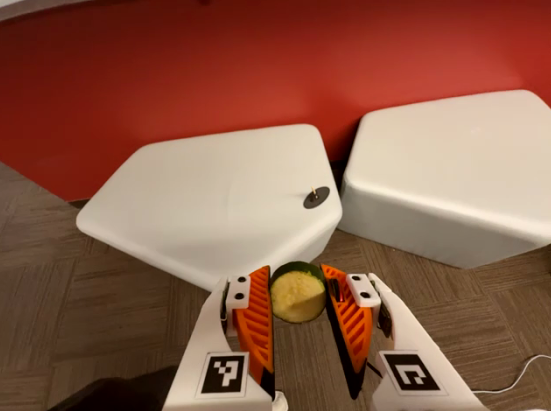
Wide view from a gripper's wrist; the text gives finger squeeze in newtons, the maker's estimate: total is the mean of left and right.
{"total": 12.5, "left": 13.3, "right": 11.7}